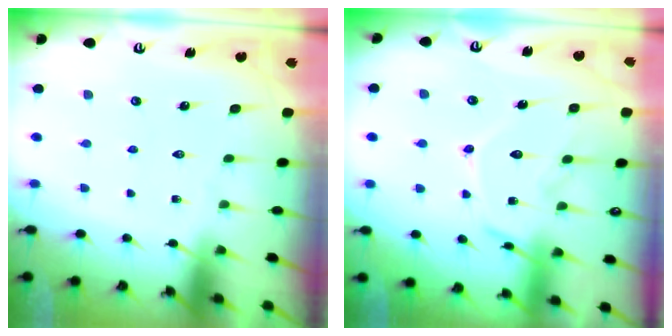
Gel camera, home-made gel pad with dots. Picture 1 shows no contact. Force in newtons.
{"total": 11.7, "press": 11.6, "slide": 0.7}